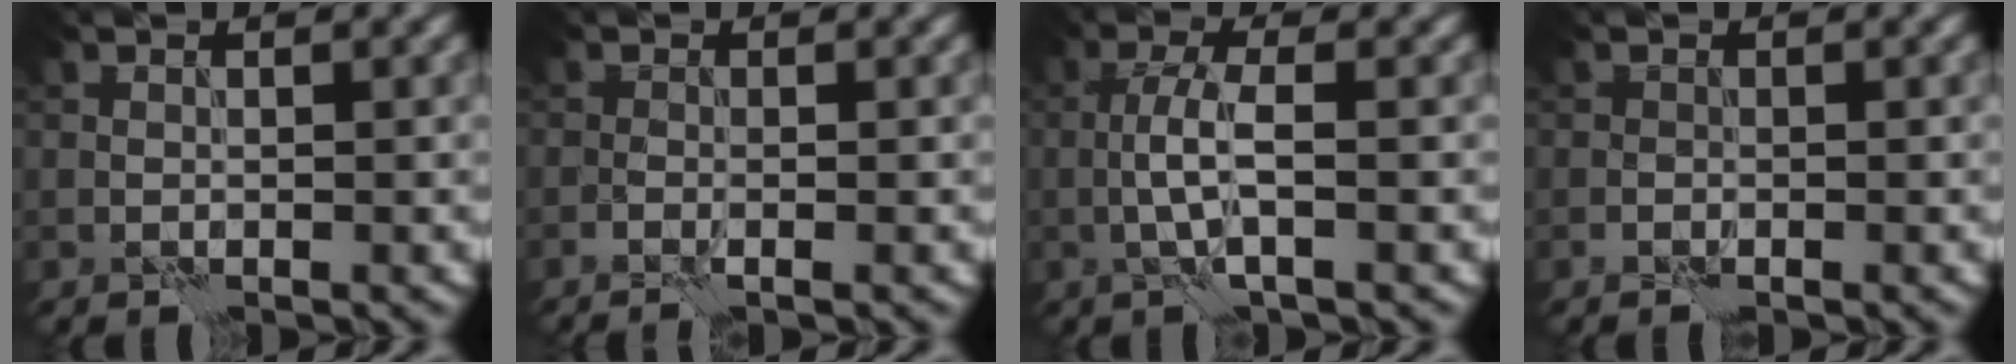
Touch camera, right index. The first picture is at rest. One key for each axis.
{"total": 1.2, "fx": -0.7, "fy": 0.1, "fz": 0.9, "tx": -0.017, "ty": 0.002, "tz": -0.015}
{"total": 3.2, "fx": -0.6, "fy": 0.5, "fz": 3.1, "tx": -0.064, "ty": 0.008, "tz": -0.018}
{"total": 0.6, "fx": -0.4, "fy": 0.3, "fz": 0.3, "tx": -0.006, "ty": 0.001, "tz": -0.008}